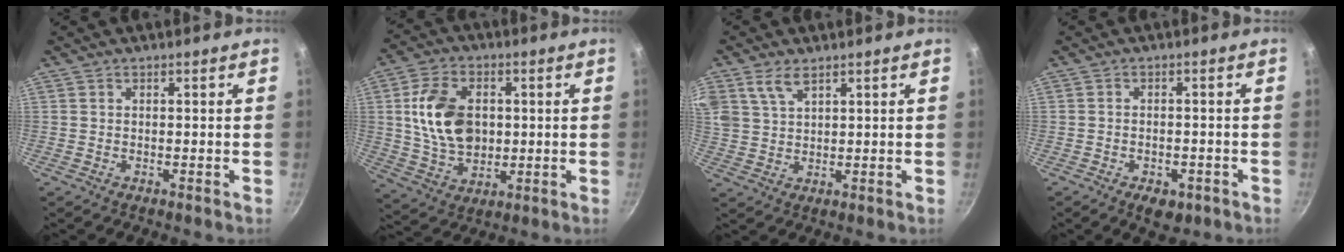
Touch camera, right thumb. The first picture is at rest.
{"total": 14.3, "force": [1.7, 9.8, 10.2], "torque": [-0.167, -0.003, 0.035]}
{"total": 6.2, "force": [3.8, 3.3, 3.6], "torque": [-0.065, -0.004, 0.078]}
{"total": 5.0, "force": [-2.6, 2.8, 3.1], "torque": [-0.035, 0.016, -0.026]}